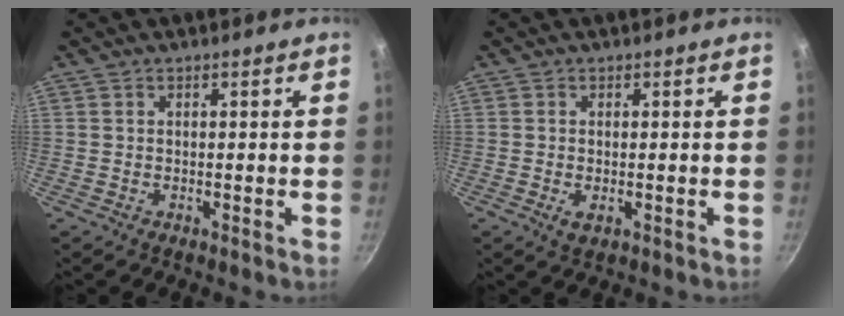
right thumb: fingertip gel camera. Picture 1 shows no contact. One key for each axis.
{"total": 2.1, "fx": -0.5, "fy": 1.0, "fz": 1.8, "tx": -0.033, "ty": -0.006, "tz": -0.007}